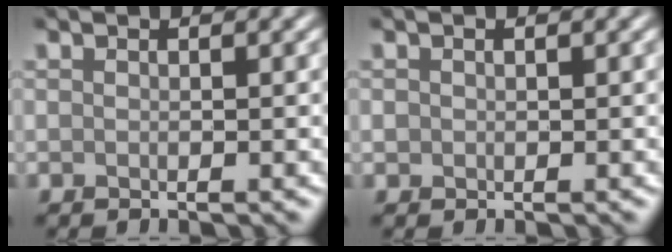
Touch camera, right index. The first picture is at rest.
{"total": 0.5, "force": [0.2, 0.4, 0.2], "torque": [-0.004, -0.001, 0.003]}